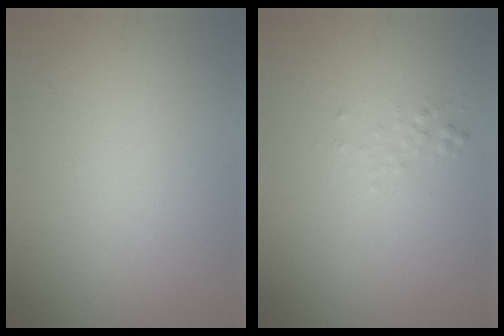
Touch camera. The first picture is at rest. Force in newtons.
{"total": 0.8, "press": 0.8, "slide": 0.1}